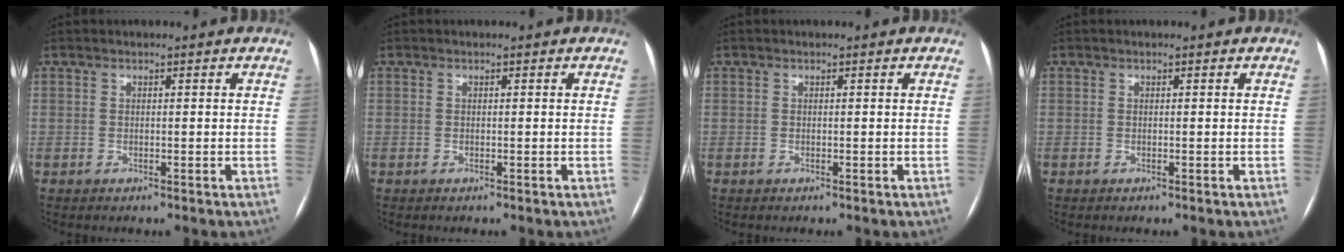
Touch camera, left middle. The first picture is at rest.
{"total": 0.0}
{"total": 0.0}
{"total": 0.0}